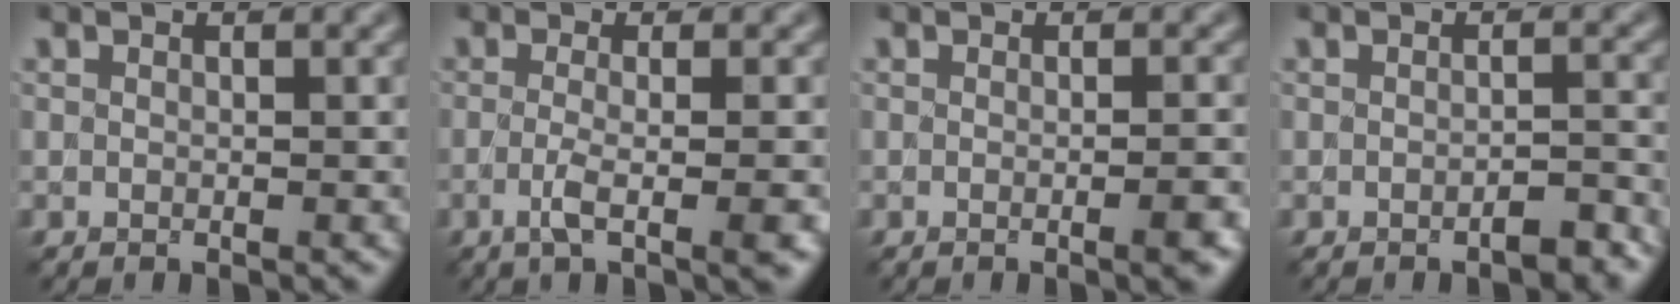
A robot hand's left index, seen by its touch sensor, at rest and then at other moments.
{"total": 4.5, "force": [-1.1, 1.4, 4.1], "torque": [-0.069, -0.008, -0.027]}
{"total": 3.1, "force": [-0.5, 1.2, 2.8], "torque": [-0.016, 0.005, -0.011]}
{"total": 2.0, "force": [-1.3, 0.5, 1.4], "torque": [-0.017, 0.005, -0.022]}